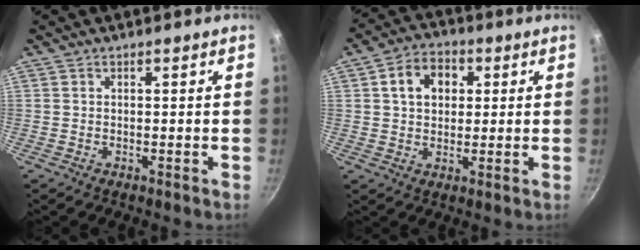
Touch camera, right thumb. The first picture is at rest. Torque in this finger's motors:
{"motor_torque": [-0.42, 0.61, 0.16, 0.08, 0.04]}